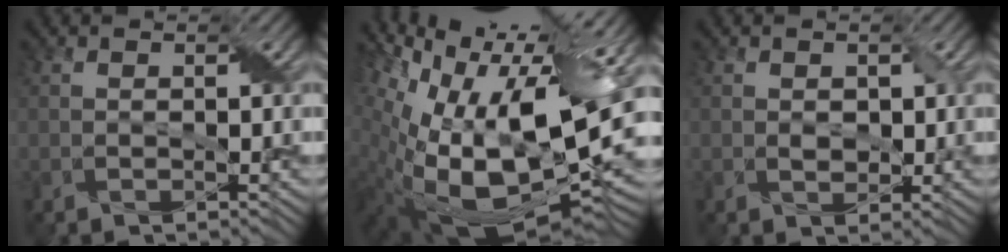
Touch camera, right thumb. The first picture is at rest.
{"total": 20.3, "force": [2.5, 11.0, 16.9], "torque": [-0.284, -0.024, 0.061]}
{"total": 1.5, "force": [0.3, 1.2, 0.7], "torque": [-0.019, -0.006, 0.008]}